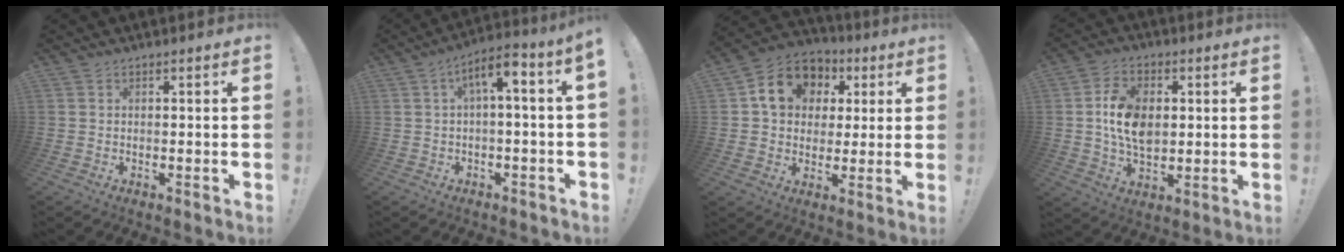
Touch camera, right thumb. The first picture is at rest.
{"total": 6.7, "force": [0.4, 1.0, 6.6], "torque": [-0.112, 0.000, 0.004]}
{"total": 13.9, "force": [4.7, 11.4, 6.4], "torque": [-0.096, -0.005, 0.093]}
{"total": 12.1, "force": [1.1, 8.2, 8.9], "torque": [-0.155, 0.009, 0.021]}